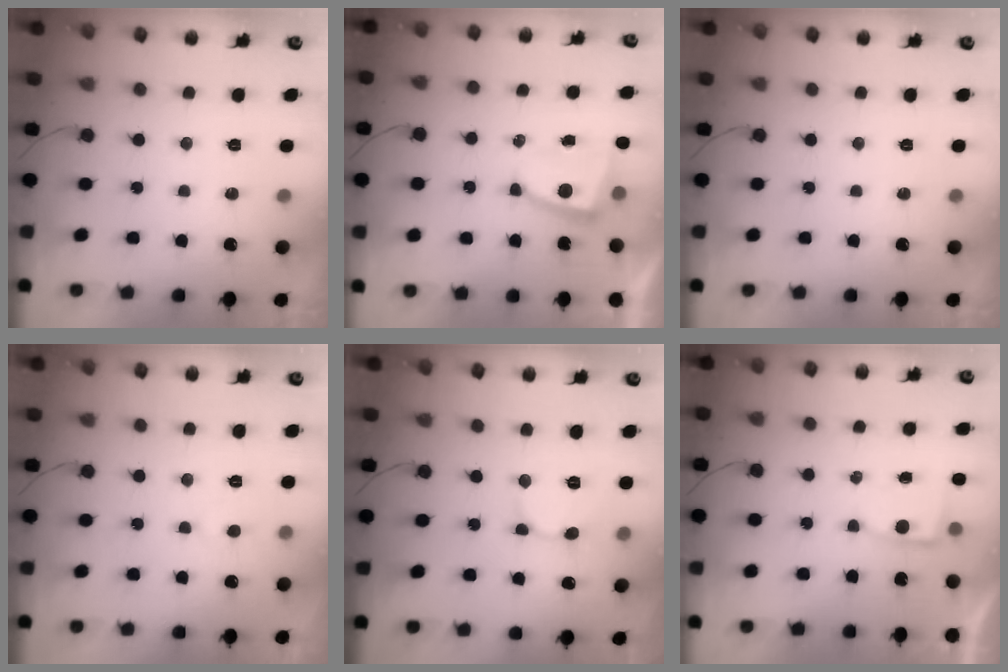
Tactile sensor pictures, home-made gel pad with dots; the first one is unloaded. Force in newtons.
{"total": 4.7, "press": 4.6, "slide": 0.7}
{"total": 0.0}
{"total": 3.9, "press": 3.9, "slide": 0.4}
{"total": 2.9, "press": 2.9, "slide": 0.2}
{"total": 2.6, "press": 2.6, "slide": 0.3}